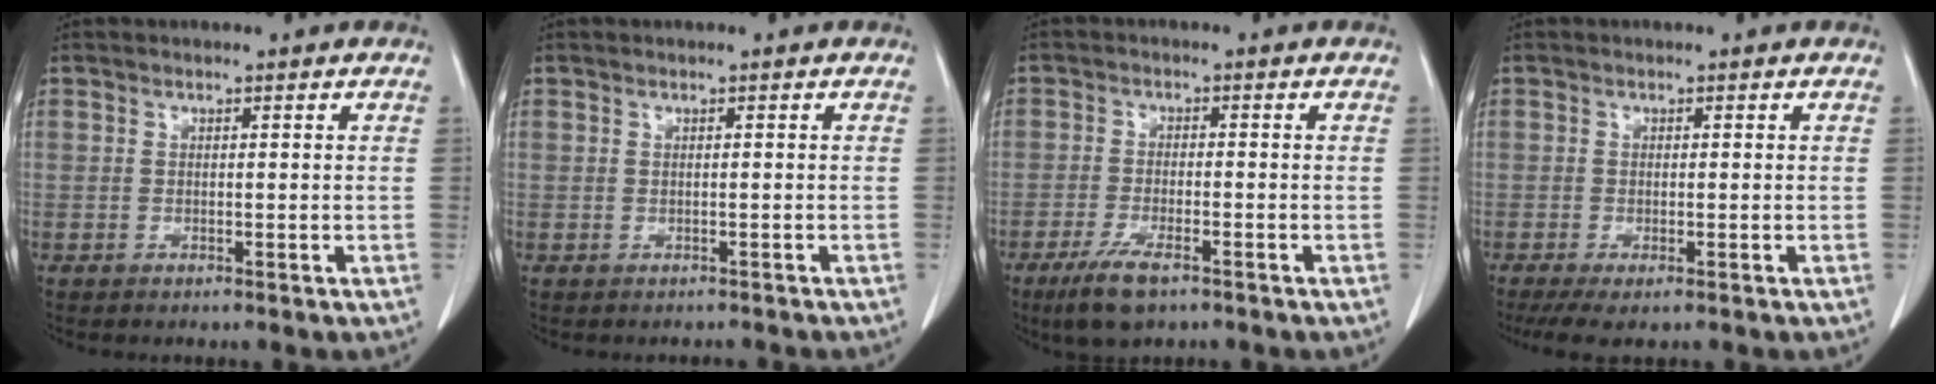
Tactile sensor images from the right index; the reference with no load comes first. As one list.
[{"total": 1.7, "force": [-1.5, 0.8, -0.1], "torque": [0.000, 0.000, -0.023]}, {"total": 6.3, "force": [-4.1, 1.4, 4.5], "torque": [-0.091, -0.012, -0.070]}, {"total": 4.5, "force": [-3.2, 0.9, 3.1], "torque": [-0.053, -0.013, -0.051]}]